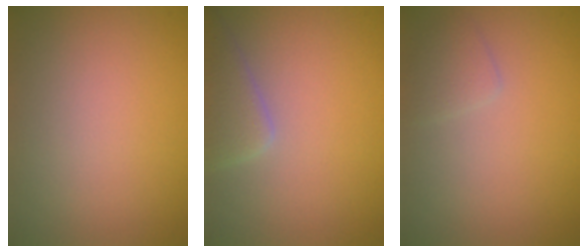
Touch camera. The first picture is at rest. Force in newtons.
{"total": 2.9, "press": 2.9, "slide": 0.3}
{"total": 1.3, "press": 1.3, "slide": 0.1}